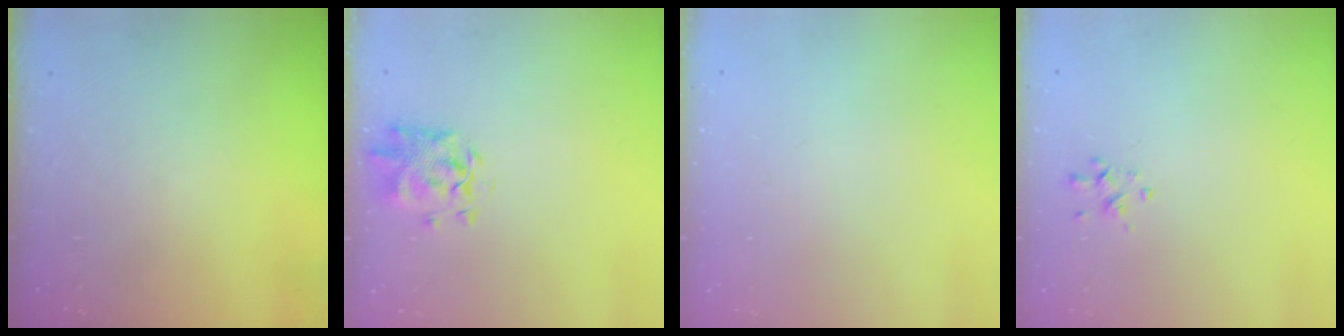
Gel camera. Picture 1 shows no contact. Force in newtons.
{"total": 2.1, "press": 2.1, "slide": 0.6}
{"total": 1.6, "press": 1.6, "slide": 0.2}
{"total": 0.6, "press": 0.2, "slide": 0.5}